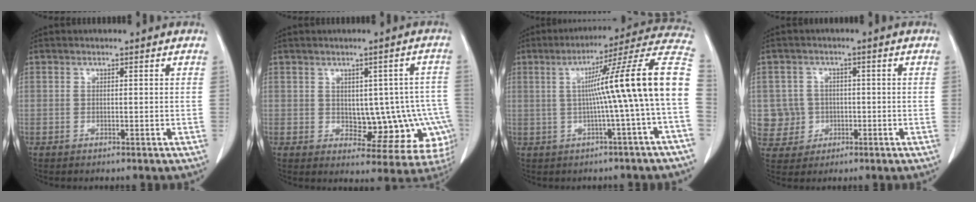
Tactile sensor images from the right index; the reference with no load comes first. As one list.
[{"total": 11.8, "force": [-1.6, 6.6, 9.7], "torque": [-0.095, 0.023, 0.001]}, {"total": 15.7, "force": [-0.3, -1.9, 15.6], "torque": [-0.205, 0.031, -0.010]}, {"total": 5.7, "force": [-0.3, 5.7, -0.1], "torque": [0.006, 0.012, -0.001]}]